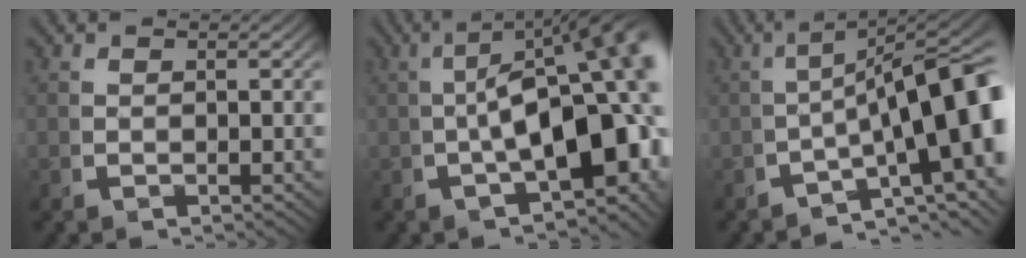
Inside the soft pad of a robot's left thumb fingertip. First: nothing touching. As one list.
[{"total": 14.6, "force": [-0.9, 7.2, 12.6], "torque": [-0.160, -0.012, -0.010]}, {"total": 14.5, "force": [-2.3, 7.4, 12.3], "torque": [-0.176, -0.042, -0.018]}]